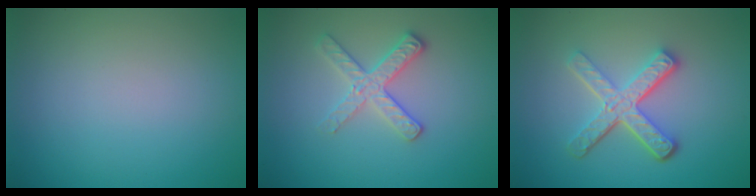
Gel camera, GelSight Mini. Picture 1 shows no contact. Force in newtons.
{"total": 2.8, "press": 2.6, "slide": 1.0}
{"total": 4.9, "press": 3.5, "slide": 3.4}